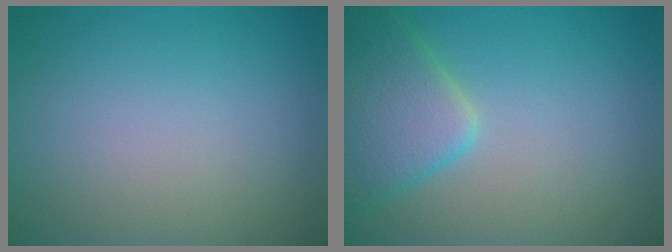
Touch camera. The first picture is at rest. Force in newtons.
{"total": 4.9, "press": 4.9, "slide": 0.3}